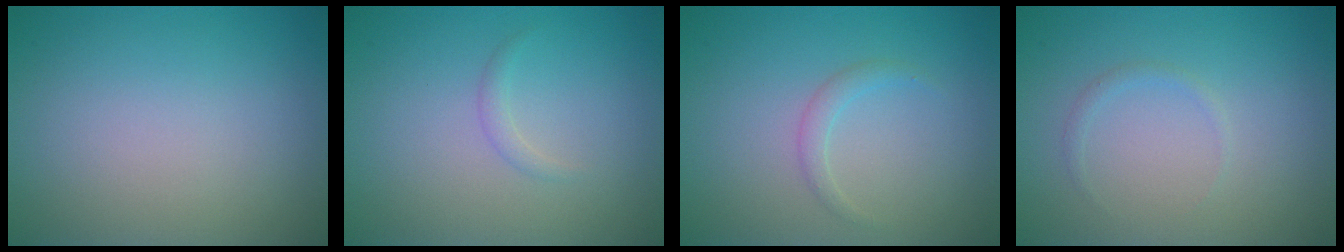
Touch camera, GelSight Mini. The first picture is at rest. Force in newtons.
{"total": 0.8, "press": 0.8, "slide": 0.1}
{"total": 1.1, "press": 1.1, "slide": 0.1}
{"total": 0.7, "press": 0.7, "slide": 0.1}